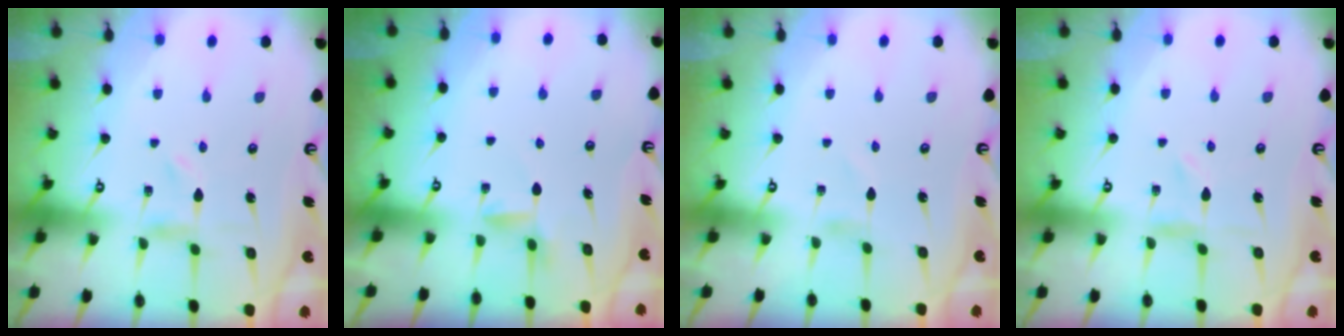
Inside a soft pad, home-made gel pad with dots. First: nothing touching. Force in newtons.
{"total": 4.7, "press": 4.6, "slide": 0.4}
{"total": 1.3, "press": 1.3, "slide": 0.1}
{"total": 0.0}